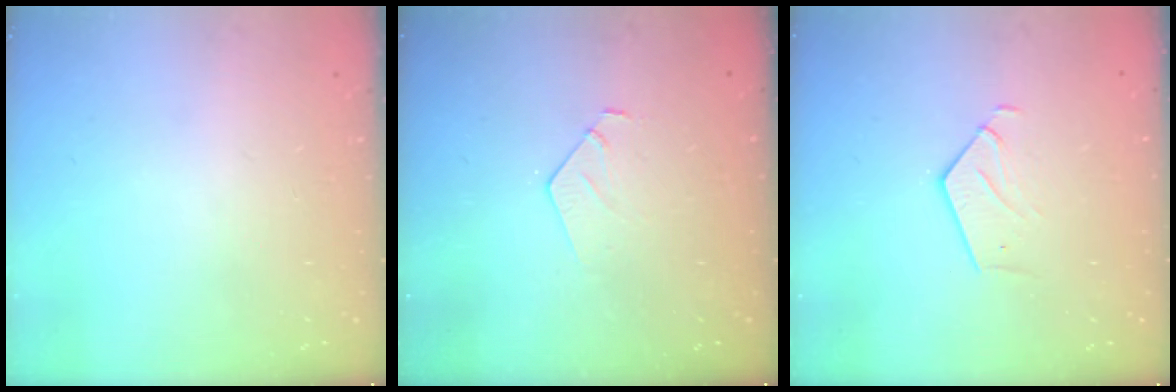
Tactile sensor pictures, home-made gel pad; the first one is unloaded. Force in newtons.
{"total": 6.0, "press": 6.0, "slide": 0.5}
{"total": 2.8, "press": 2.8, "slide": 0.2}